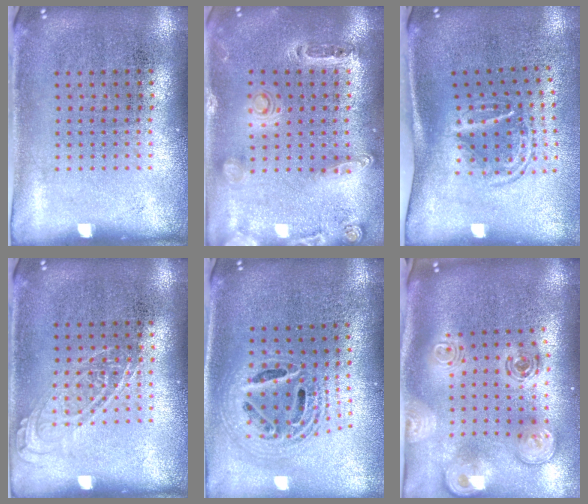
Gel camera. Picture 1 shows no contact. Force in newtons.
{"total": 0.9, "press": 0.9, "slide": 0.2}
{"total": 1.7, "press": 1.1, "slide": 1.3}
{"total": 1.8, "press": 1.8, "slide": 0.2}
{"total": 2.2, "press": 1.7, "slide": 1.4}
{"total": 2.9, "press": 2.1, "slide": 2.1}